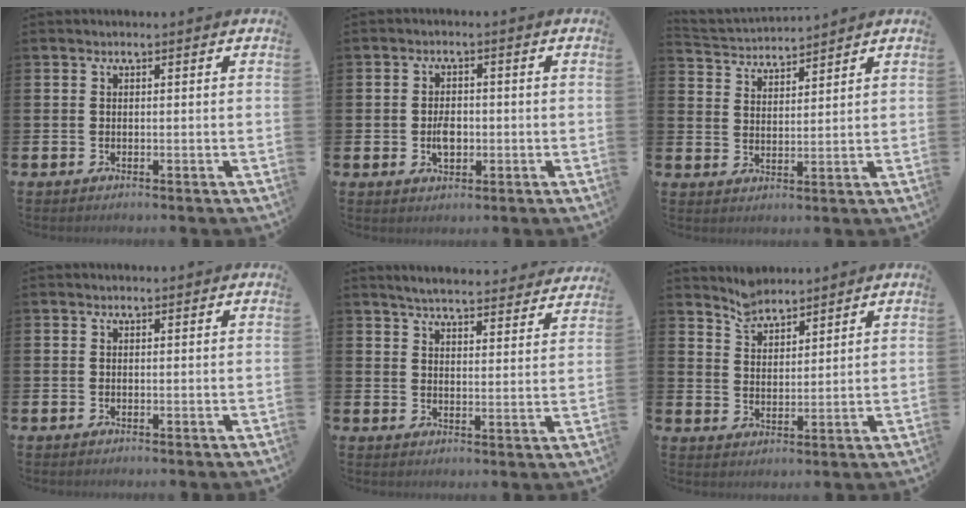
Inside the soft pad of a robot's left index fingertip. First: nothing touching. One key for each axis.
{"total": 3.4, "fx": -0.5, "fy": 2.2, "fz": 2.6, "tx": -0.041, "ty": 0.001, "tz": -0.011}
{"total": 3.8, "fx": 3.7, "fy": 0.4, "fz": -0.4, "tx": -0.008, "ty": -0.024, "tz": 0.066}
{"total": 0.0}
{"total": 5.2, "fx": 5.2, "fy": 0.3, "fz": 0.8, "tx": -0.032, "ty": -0.035, "tz": 0.090}
{"total": 4.6, "fx": 4.5, "fy": 0.9, "fz": -0.1, "tx": -0.021, "ty": -0.019, "tz": 0.087}